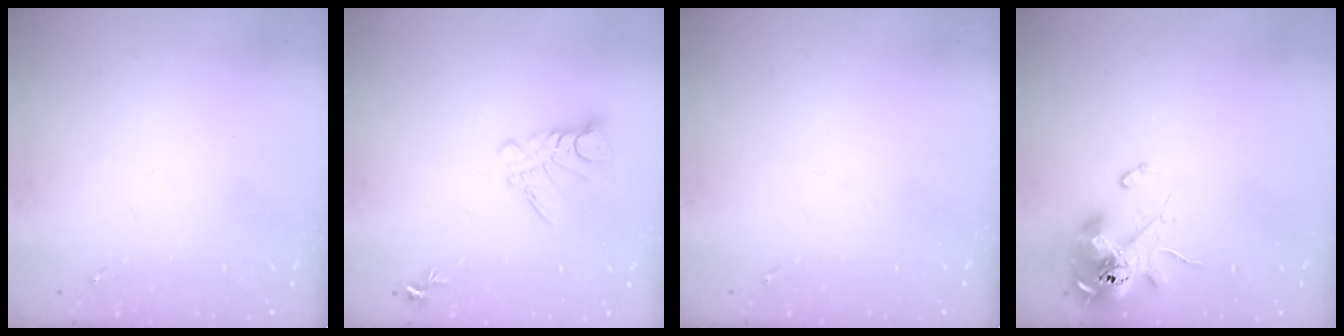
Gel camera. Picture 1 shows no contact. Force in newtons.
{"total": 8.0, "press": 8.0, "slide": 0.7}
{"total": 0.0}
{"total": 11.4, "press": 11.2, "slide": 1.6}